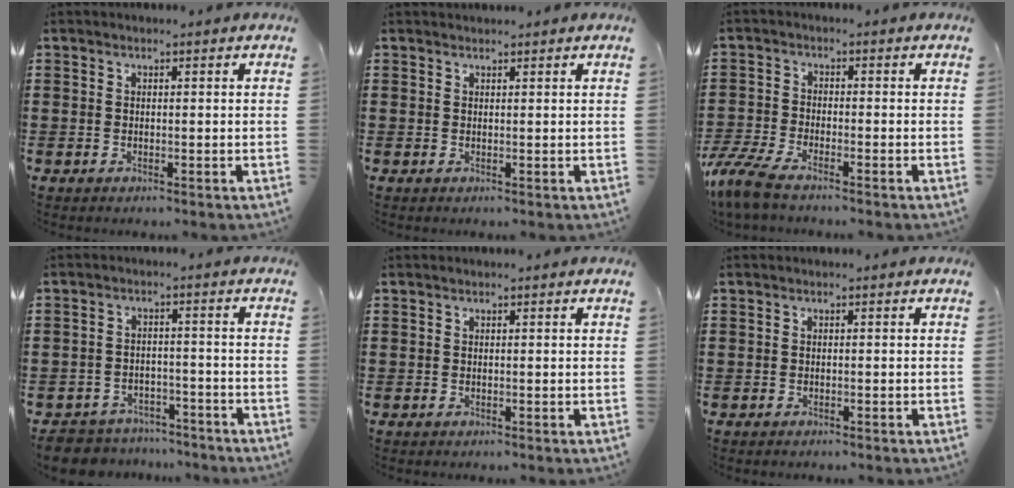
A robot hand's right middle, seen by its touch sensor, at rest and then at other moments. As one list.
[{"total": 0.8, "force": [0.8, -0.1, 0.1], "torque": [-0.003, -0.001, 0.016]}, {"total": 5.0, "force": [-4.3, 0.7, 2.5], "torque": [-0.090, -0.021, -0.095]}, {"total": 4.7, "force": [-4.6, 1.1, -0.1], "torque": [-0.016, 0.007, -0.100]}, {"total": 0.0}, {"total": 0.0}]